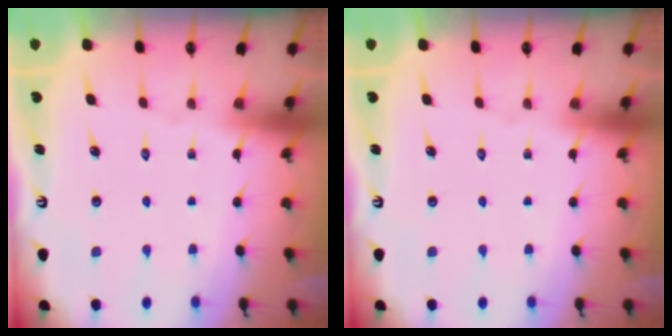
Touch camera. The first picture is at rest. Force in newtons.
{"total": 0.0}